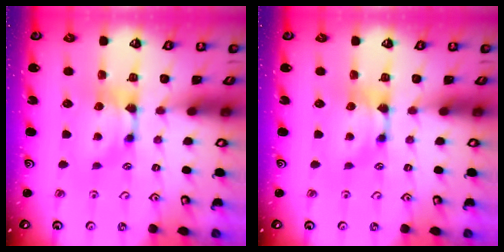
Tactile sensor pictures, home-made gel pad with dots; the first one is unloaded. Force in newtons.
{"total": 0.0}